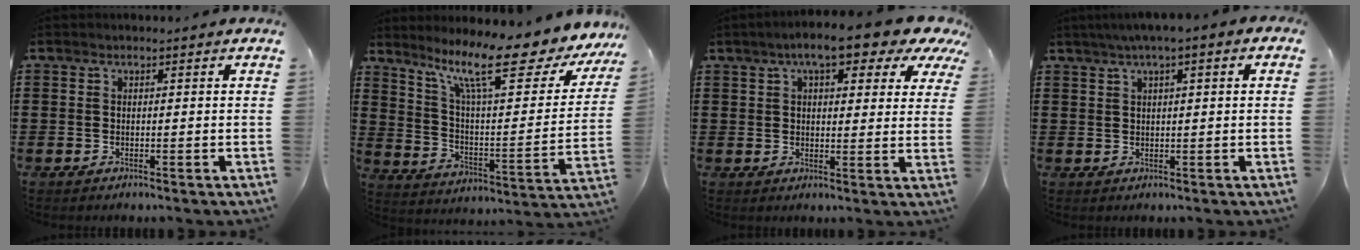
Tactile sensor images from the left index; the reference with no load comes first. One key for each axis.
{"total": 14.9, "fx": 10.3, "fy": 2.5, "fz": 10.5, "tx": -0.199, "ty": -0.055, "tz": 0.165}
{"total": 9.1, "fx": 6.2, "fy": 2.6, "fz": 6.1, "tx": -0.104, "ty": -0.015, "tz": 0.103}
{"total": 2.4, "fx": 0.8, "fy": 0.2, "fz": 2.3, "tx": -0.042, "ty": 0.002, "tz": 0.012}